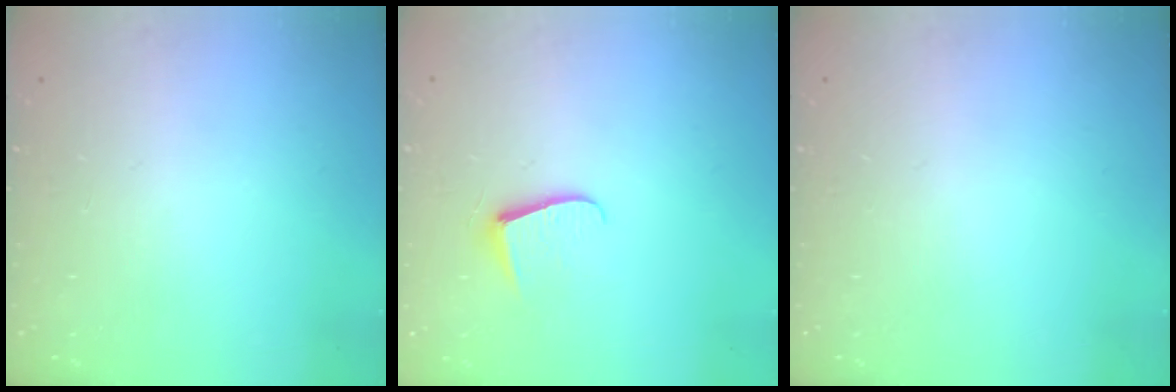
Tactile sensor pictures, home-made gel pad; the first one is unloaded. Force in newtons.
{"total": 5.9, "press": 5.9, "slide": 0.6}
{"total": 0.0}